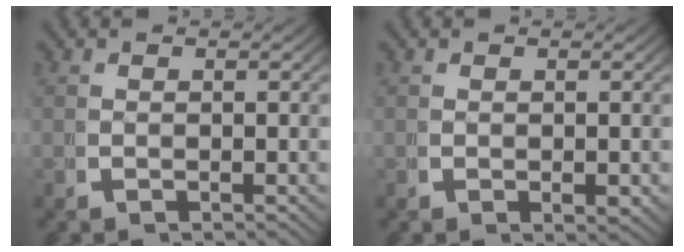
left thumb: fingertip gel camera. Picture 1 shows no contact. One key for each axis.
{"total": 1.0, "fx": 0.0, "fy": 0.6, "fz": 0.8, "tx": -0.017, "ty": -0.003, "tz": 0.000}